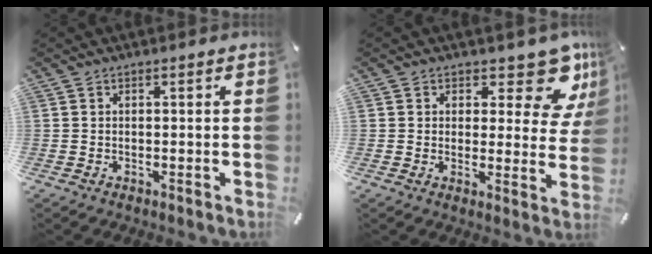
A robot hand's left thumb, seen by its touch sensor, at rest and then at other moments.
{"total": 10.5, "force": [7.1, 5.2, 5.8], "torque": [-0.063, -0.054, 0.121]}